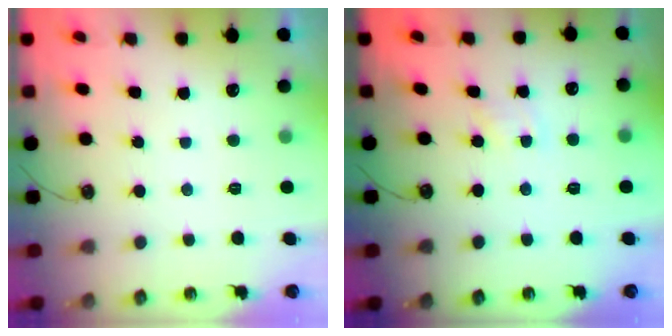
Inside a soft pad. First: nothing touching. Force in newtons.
{"total": 2.2, "press": 2.2, "slide": 0.4}